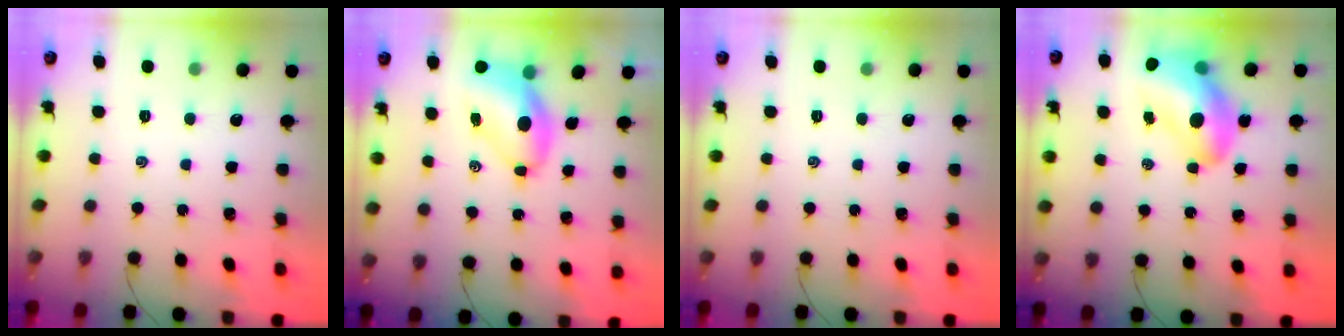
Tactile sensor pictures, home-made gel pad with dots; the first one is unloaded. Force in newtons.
{"total": 7.8, "press": 7.6, "slide": 1.8}
{"total": 0.0}
{"total": 15.3, "press": 14.7, "slide": 4.3}